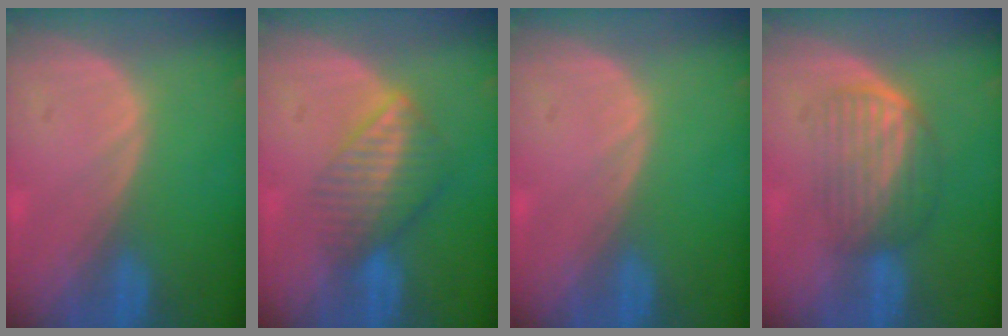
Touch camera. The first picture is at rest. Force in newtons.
{"total": 6.7, "press": 5.8, "slide": 3.3}
{"total": 0.0}
{"total": 6.3, "press": 5.6, "slide": 2.7}